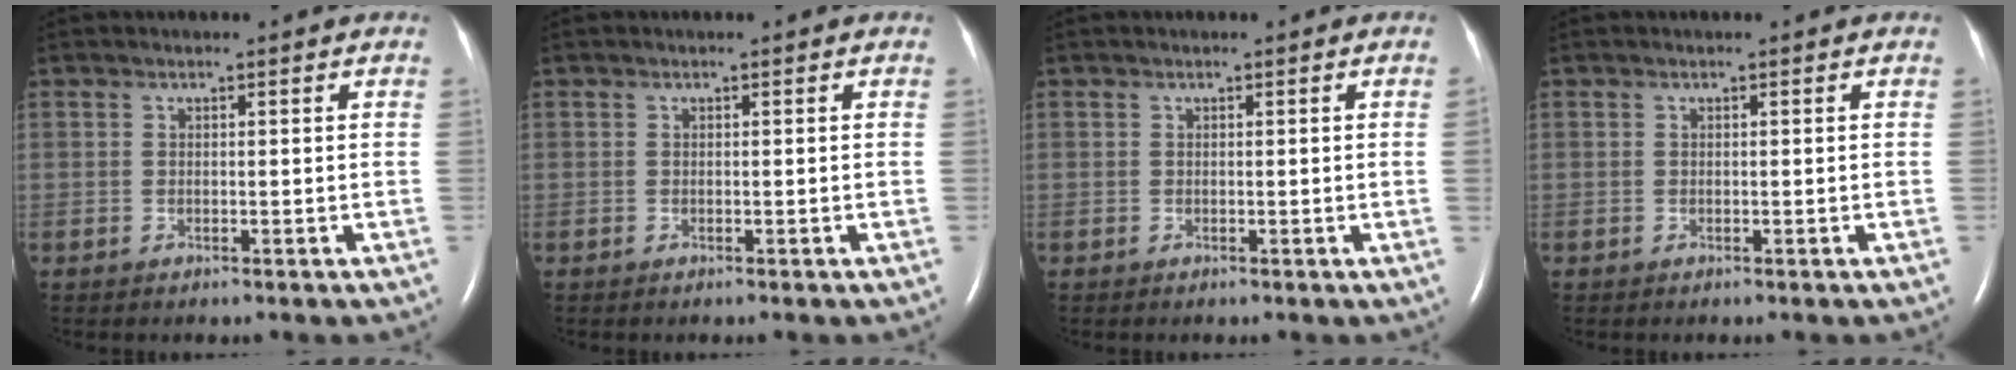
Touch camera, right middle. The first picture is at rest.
{"total": 0.0}
{"total": 0.6, "force": [0.0, -0.2, 0.5], "torque": [-0.008, 0.000, 0.000]}
{"total": 0.0}